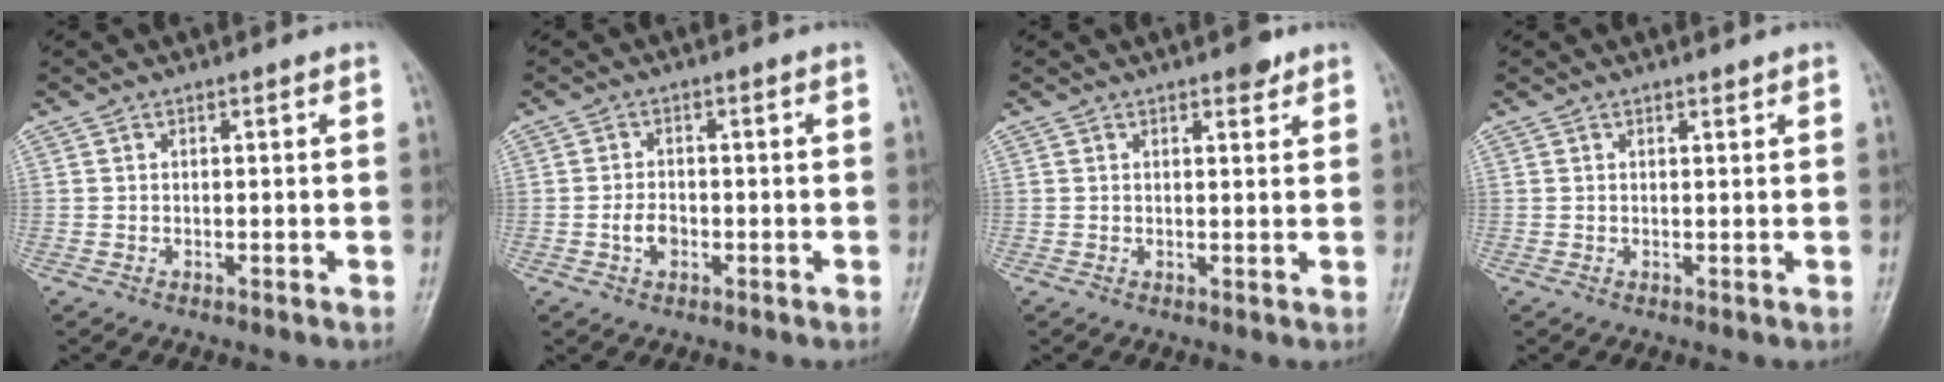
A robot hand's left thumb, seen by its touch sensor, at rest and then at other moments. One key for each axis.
{"total": 3.1, "fx": -1.0, "fy": 2.1, "fz": 2.1, "tx": -0.033, "ty": 0.009, "tz": -0.020}
{"total": 2.5, "fx": 1.8, "fy": 1.0, "fz": 1.5, "tx": -0.012, "ty": -0.009, "tz": 0.023}
{"total": 0.6, "fx": 0.6, "fy": 0.2, "fz": 0.2, "tx": -0.006, "ty": -0.005, "tz": 0.009}